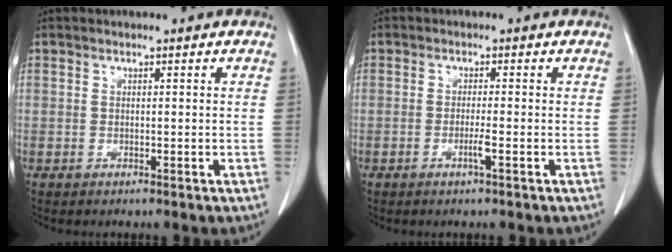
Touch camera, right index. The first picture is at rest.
{"total": 1.9, "force": [-0.8, -0.3, 1.7], "torque": [-0.035, -0.004, -0.018]}